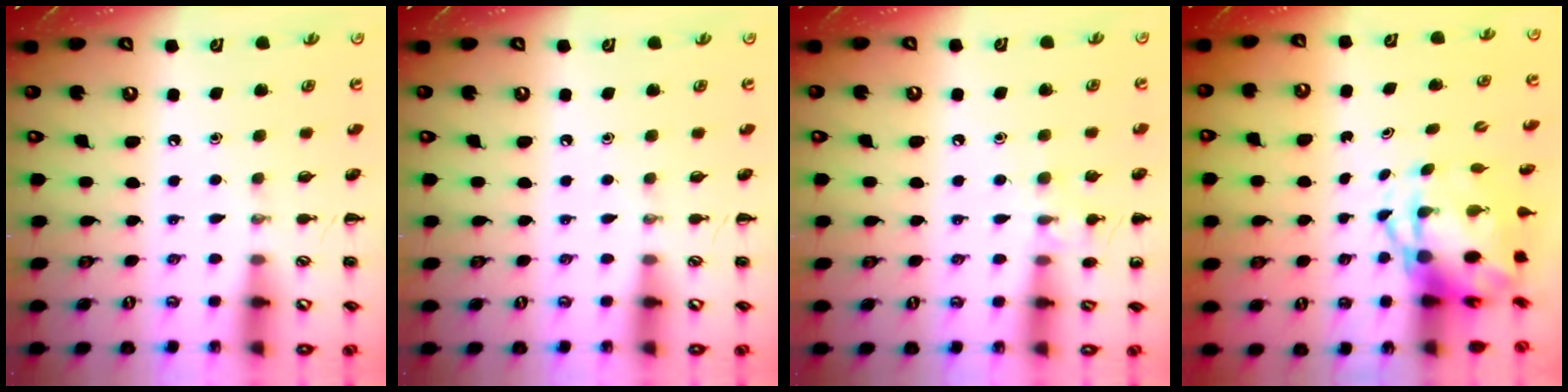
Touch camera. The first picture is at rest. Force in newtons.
{"total": 0.0}
{"total": 8.6, "press": 8.4, "slide": 2.0}
{"total": 5.1, "press": 4.9, "slide": 1.3}